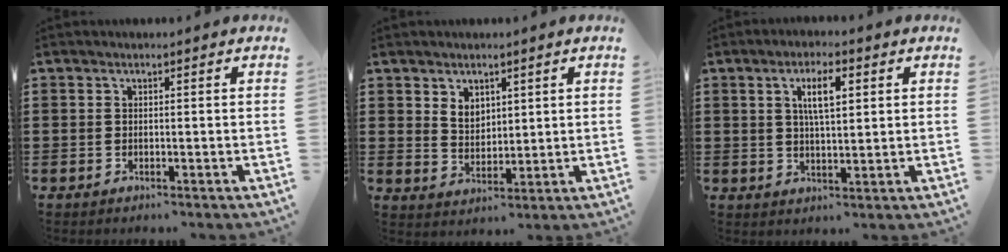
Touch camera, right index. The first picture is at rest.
{"total": 3.7, "force": [2.3, 2.6, 1.2], "torque": [-0.033, 0.009, 0.044]}
{"total": 5.6, "force": [1.7, 1.7, 5.0], "torque": [-0.095, 0.005, 0.026]}